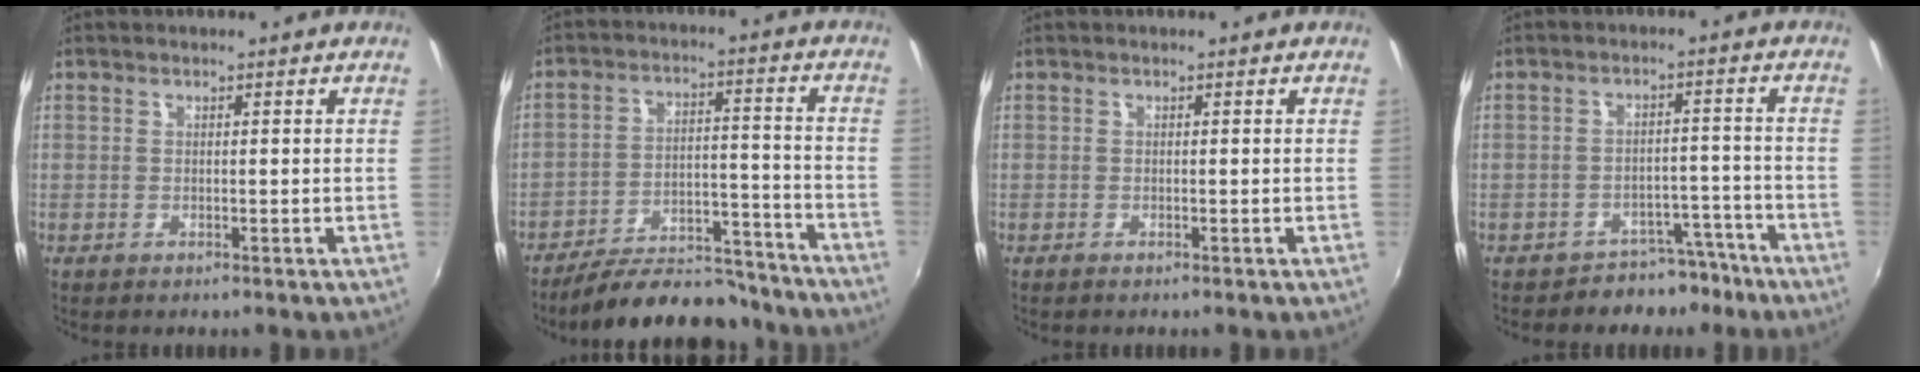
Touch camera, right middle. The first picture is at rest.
{"total": 16.7, "force": [-15.1, 4.6, 5.5], "torque": [-0.107, 0.013, -0.206]}
{"total": 0.0}
{"total": 6.6, "force": [-5.2, 3.9, 0.9], "torque": [-0.008, 0.034, -0.066]}